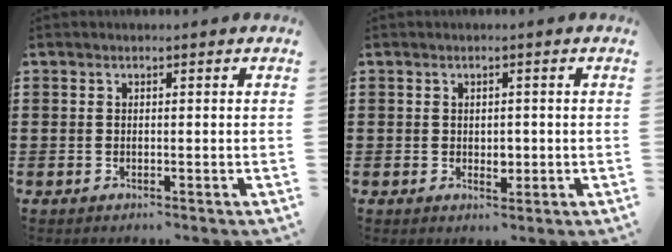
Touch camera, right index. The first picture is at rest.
{"total": 2.0, "force": [0.0, 1.4, 1.4], "torque": [-0.019, 0.002, -0.002]}